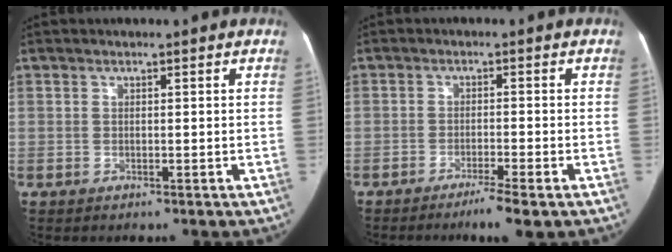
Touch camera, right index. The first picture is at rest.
{"total": 4.5, "force": [-3.1, -0.2, 3.3], "torque": [-0.055, -0.010, -0.053]}